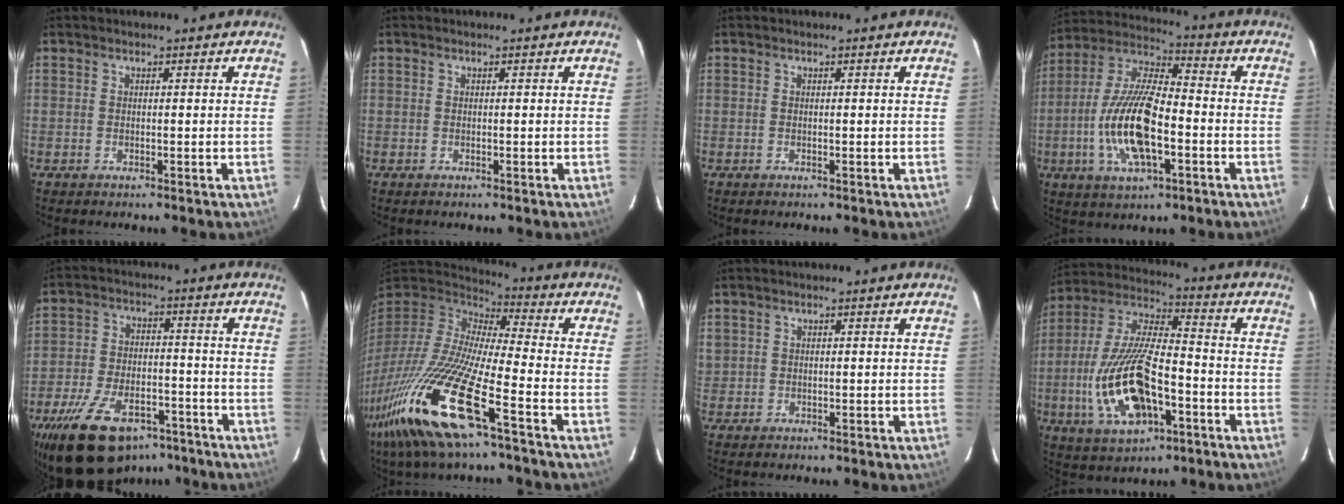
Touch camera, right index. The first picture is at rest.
{"total": 0.0}
{"total": 0.0}
{"total": 16.7, "force": [-4.5, 6.3, 14.9], "torque": [-0.306, -0.004, -0.086]}
{"total": 19.4, "force": [-13.2, 9.7, 10.4], "torque": [-0.220, -0.013, -0.205]}
{"total": 25.4, "force": [-14.6, 3.9, 20.5], "torque": [-0.398, -0.062, -0.282]}
{"total": 1.0, "force": [0.2, 1.0, 0.0], "torque": [0.003, 0.002, 0.002]}
{"total": 19.2, "force": [-6.2, 8.0, 16.3], "torque": [-0.351, -0.011, -0.106]}